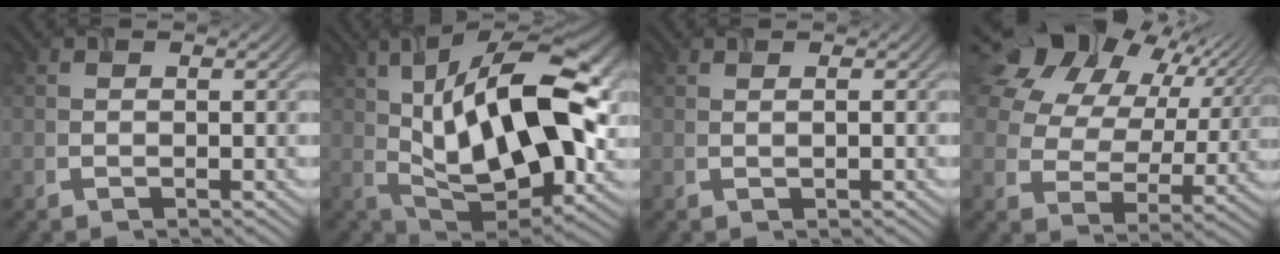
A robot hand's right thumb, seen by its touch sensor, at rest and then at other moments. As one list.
[{"total": 17.6, "force": [3.4, 8.4, 15.1], "torque": [-0.251, 0.022, 0.051]}, {"total": 0.6, "force": [0.3, 0.2, 0.5], "torque": [-0.001, -0.007, 0.001]}, {"total": 18.8, "force": [10.0, 13.1, 9.1], "torque": [-0.235, 0.064, 0.203]}]